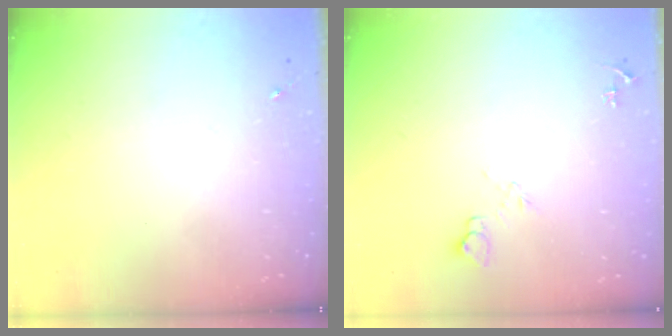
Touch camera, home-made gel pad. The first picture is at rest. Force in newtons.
{"total": 6.7, "press": 6.7, "slide": 0.8}